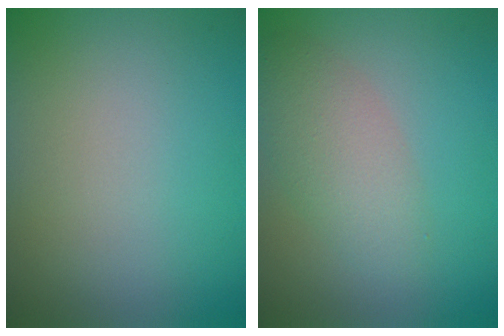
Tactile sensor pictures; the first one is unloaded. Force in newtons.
{"total": 3.8, "press": 3.8, "slide": 0.0}